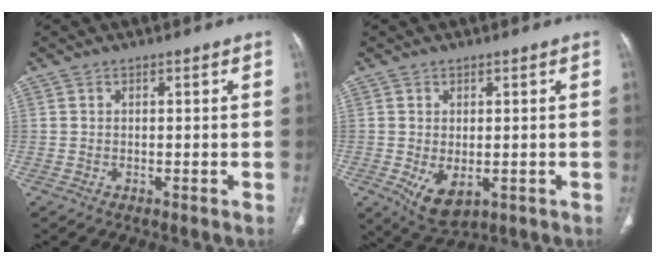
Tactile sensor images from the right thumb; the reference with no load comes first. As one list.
[{"total": 6.2, "force": [-1.4, 3.5, 4.8], "torque": [-0.083, -0.011, -0.007]}]